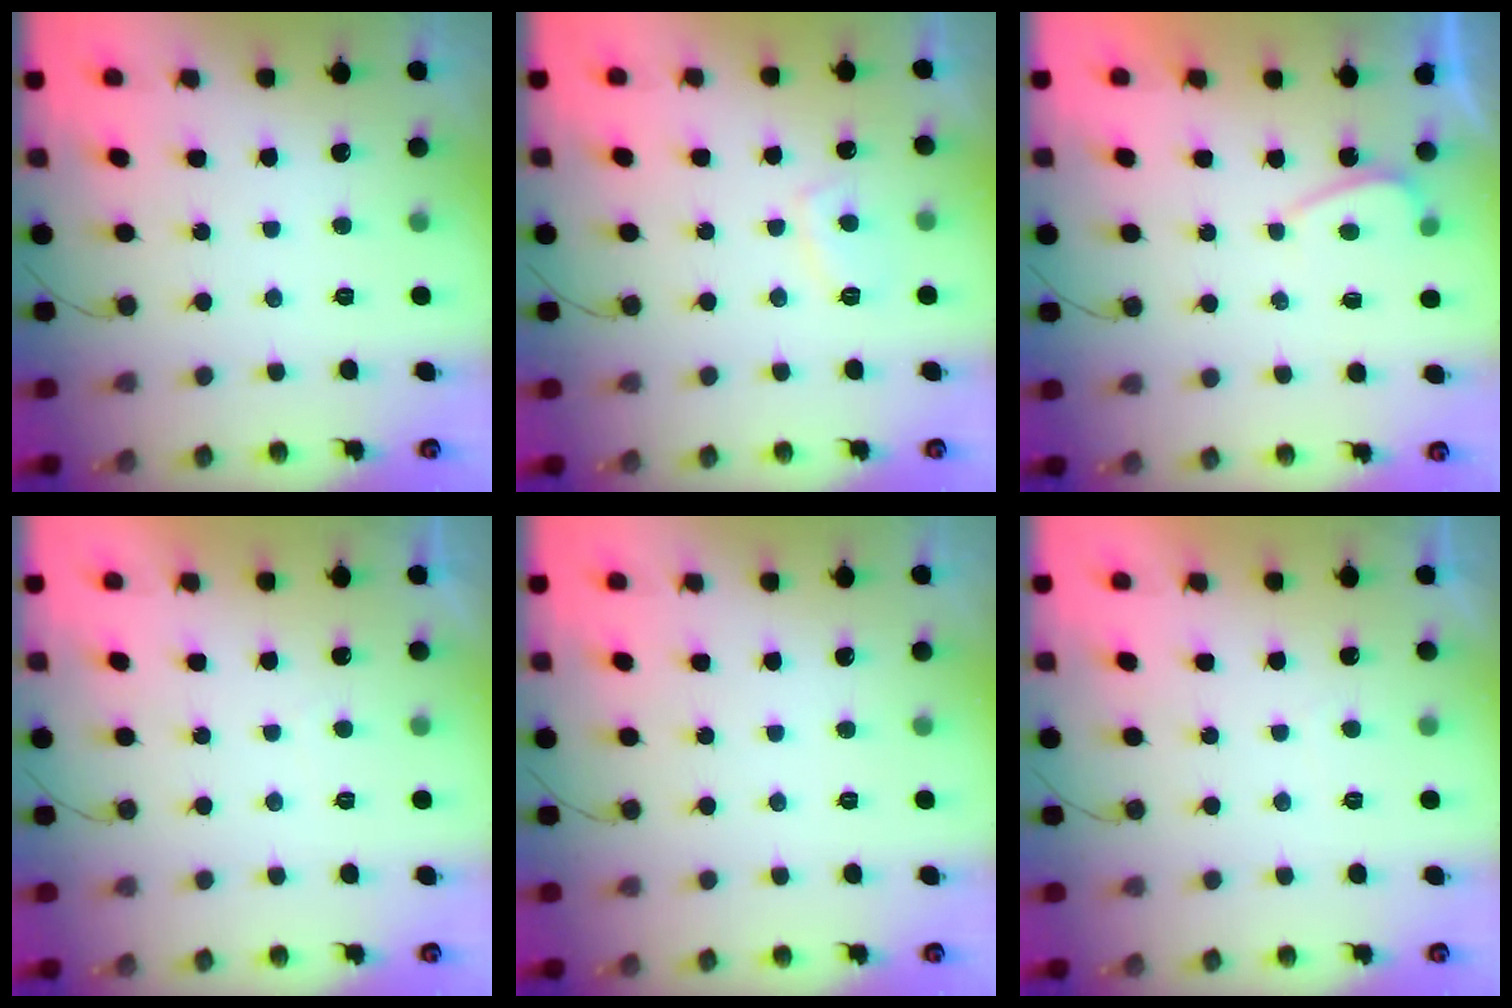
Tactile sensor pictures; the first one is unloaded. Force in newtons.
{"total": 4.1, "press": 4.0, "slide": 0.9}
{"total": 0.6, "press": 0.4, "slide": 0.5}
{"total": 0.9, "press": 0.7, "slide": 0.6}
{"total": 0.0}
{"total": 0.9, "press": 0.7, "slide": 0.6}